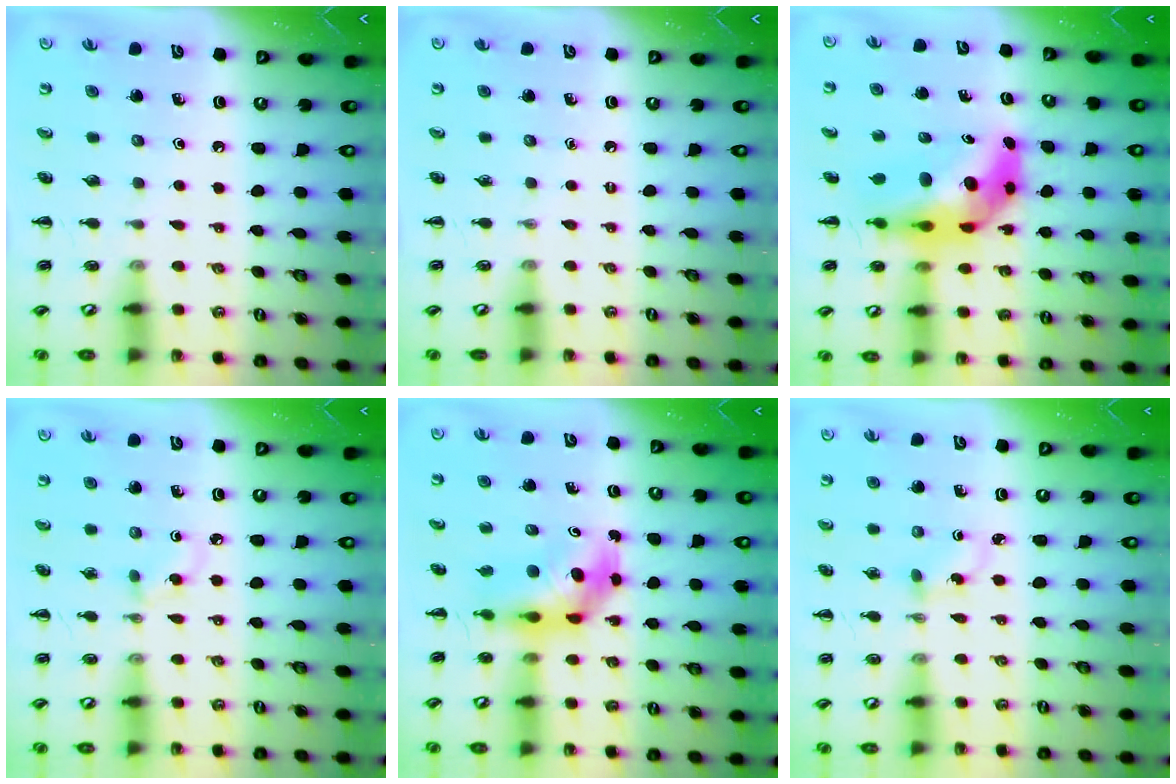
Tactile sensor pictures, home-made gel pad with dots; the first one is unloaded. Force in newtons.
{"total": 0.0}
{"total": 11.0, "press": 10.4, "slide": 3.4}
{"total": 3.2, "press": 3.0, "slide": 1.2}
{"total": 6.3, "press": 6.1, "slide": 1.4}
{"total": 1.9, "press": 1.7, "slide": 0.9}